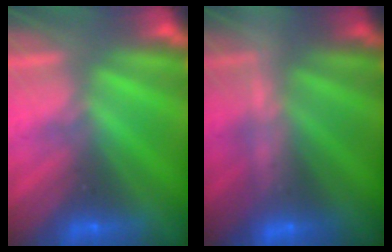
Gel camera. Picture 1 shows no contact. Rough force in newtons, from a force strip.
{"total": 2.2}